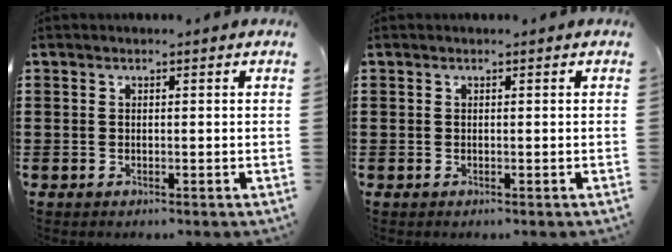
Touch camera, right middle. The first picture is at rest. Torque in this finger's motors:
{"motor_torque": [-0.87, -0.87, -0.06, 0.00]}